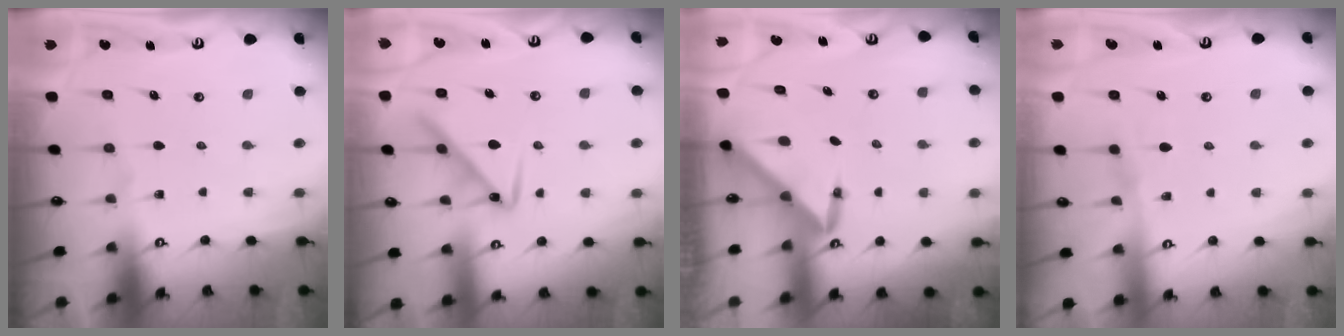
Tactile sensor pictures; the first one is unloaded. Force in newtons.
{"total": 9.4, "press": 9.4, "slide": 0.6}
{"total": 3.3, "press": 3.3, "slide": 0.3}
{"total": 5.4, "press": 5.4, "slide": 0.7}